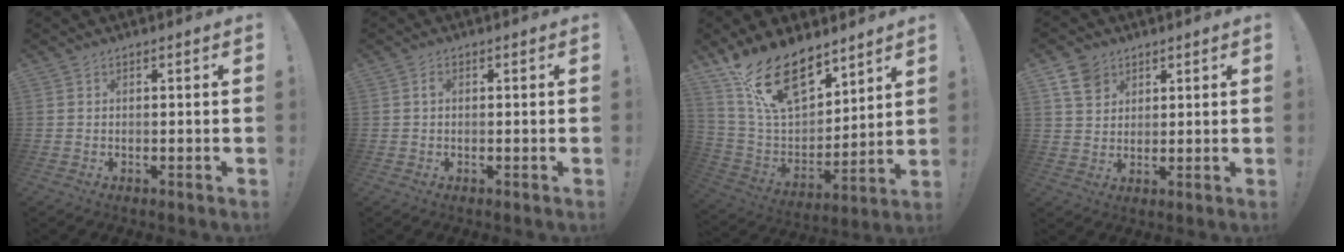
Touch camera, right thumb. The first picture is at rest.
{"total": 0.9, "force": [0.0, 0.6, 0.6], "torque": [-0.020, 0.007, 0.001]}
{"total": 21.0, "force": [14.1, 10.4, 11.5], "torque": [-0.212, -0.091, 0.261]}
{"total": 7.3, "force": [4.4, 5.2, 2.6], "torque": [-0.039, -0.020, 0.087]}